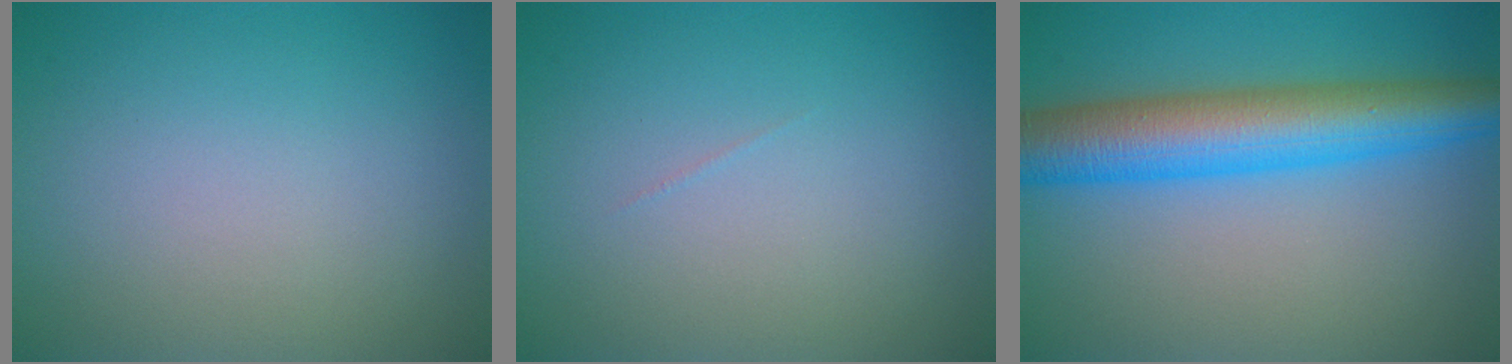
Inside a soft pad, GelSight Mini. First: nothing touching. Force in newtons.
{"total": 0.0}
{"total": 8.6, "press": 8.6, "slide": 0.1}